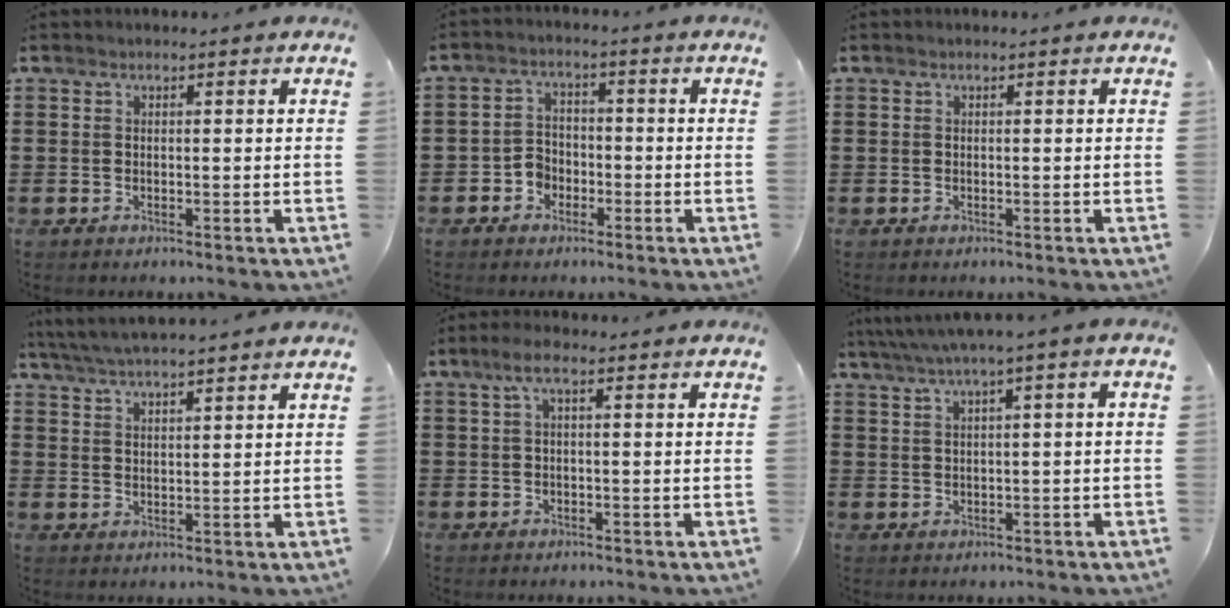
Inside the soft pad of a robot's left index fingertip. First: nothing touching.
{"total": 3.2, "force": [-1.8, 2.4, 0.9], "torque": [-0.027, 0.007, -0.040]}
{"total": 0.0}
{"total": 4.1, "force": [3.9, -0.5, 1.1], "torque": [-0.035, -0.013, 0.070]}
{"total": 2.8, "force": [0.4, 0.6, 2.7], "torque": [-0.059, 0.002, 0.002]}
{"total": 2.4, "force": [0.7, -0.1, 2.3], "torque": [-0.044, -0.002, 0.010]}